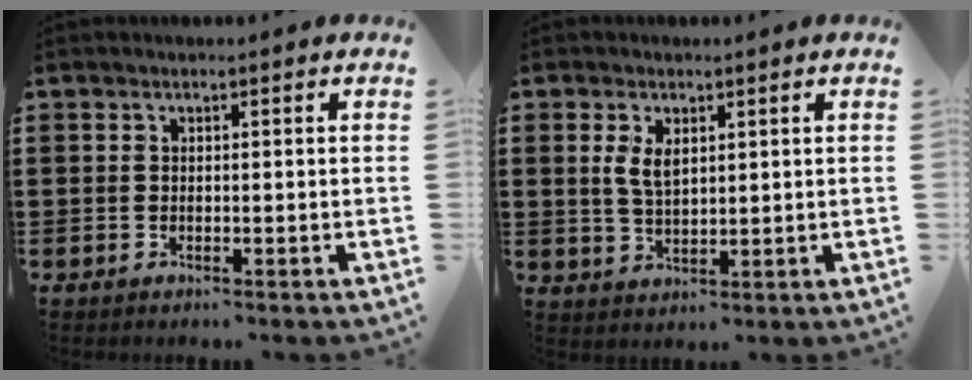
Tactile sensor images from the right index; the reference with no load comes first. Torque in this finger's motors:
{"motor_torque": [0.42, 0.41, 0.18, 0.11]}